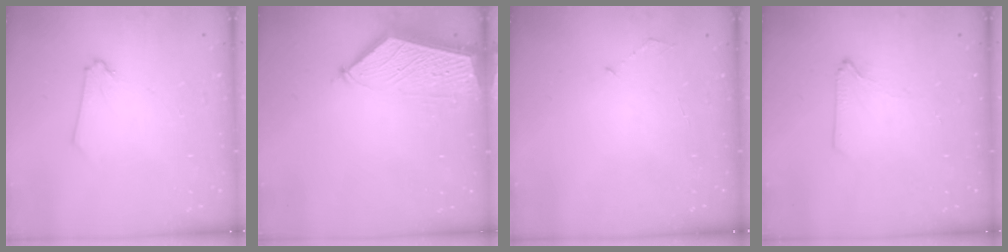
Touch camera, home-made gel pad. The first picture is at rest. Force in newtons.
{"total": 5.2, "press": 5.2, "slide": 0.4}
{"total": 4.0, "press": 4.0, "slide": 0.5}
{"total": 0.6, "press": 0.6, "slide": 0.1}